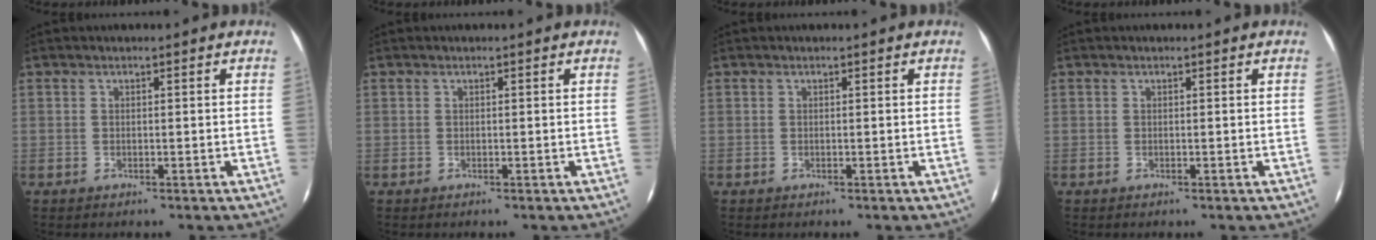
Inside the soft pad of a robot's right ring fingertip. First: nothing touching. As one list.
[{"total": 0.0}, {"total": 0.0}, {"total": 0.0}]